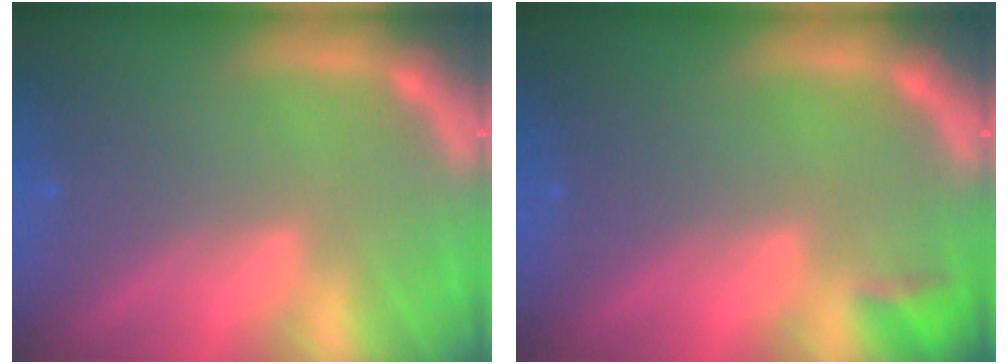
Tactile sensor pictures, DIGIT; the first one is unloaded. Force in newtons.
{"total": 1.4}